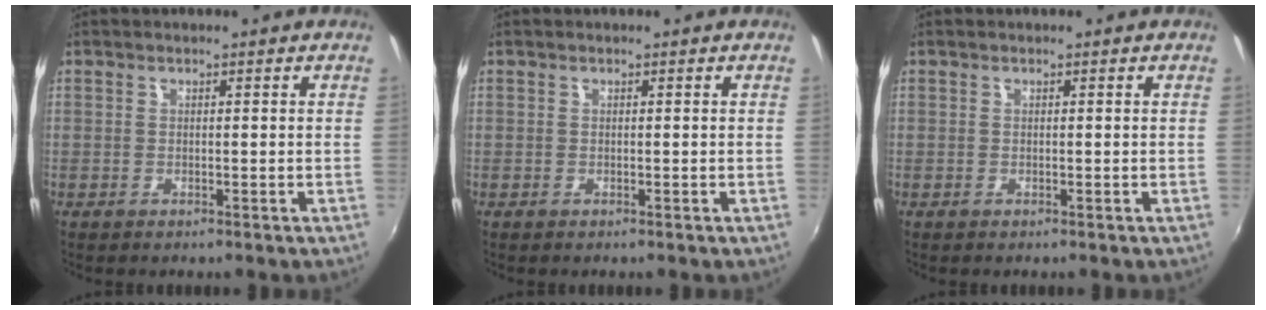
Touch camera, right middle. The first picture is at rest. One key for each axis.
{"total": 0.0}
{"total": 0.0}